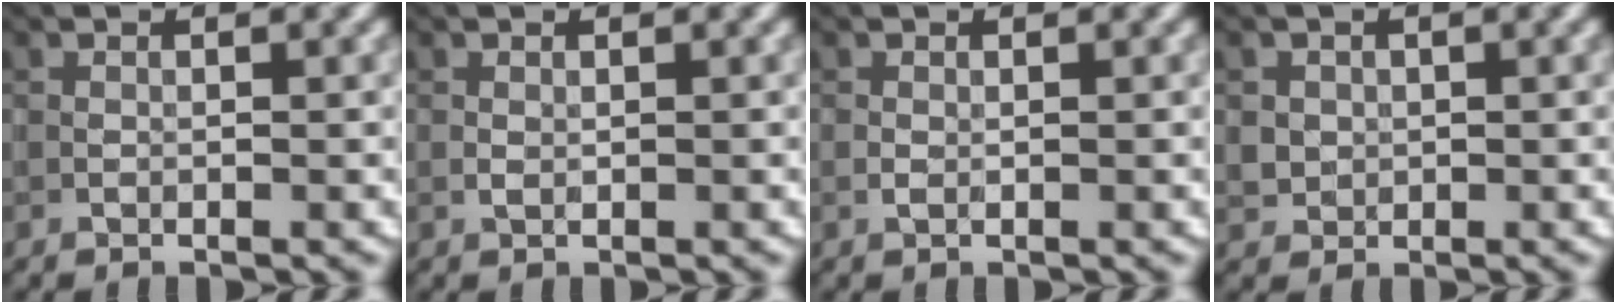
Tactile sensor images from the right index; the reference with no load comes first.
{"total": 0.0}
{"total": 0.0}
{"total": 1.8, "force": [0.4, 1.8, 0.2], "torque": [-0.007, 0.000, 0.027]}